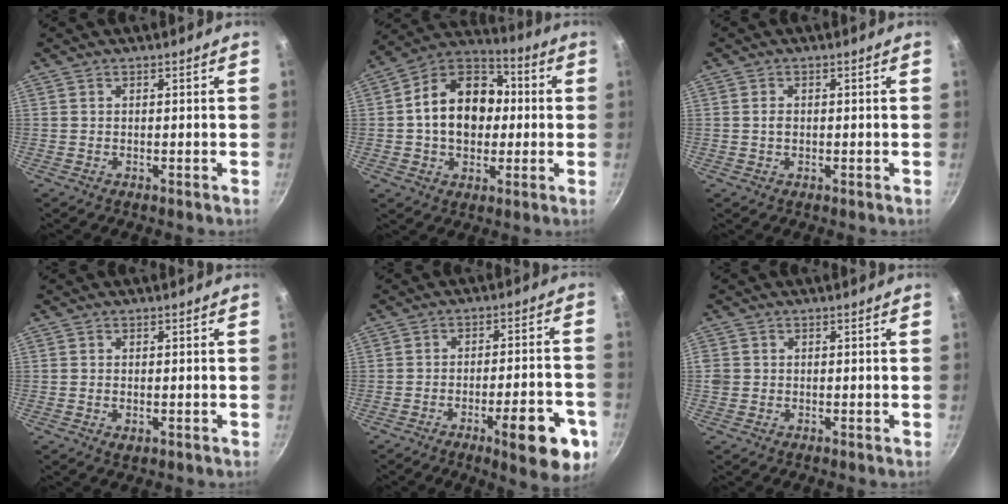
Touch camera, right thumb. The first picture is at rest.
{"total": 17.1, "force": [0.5, 12.8, 11.4], "torque": [-0.153, 0.033, -0.006]}
{"total": 1.7, "force": [0.0, 1.2, 1.1], "torque": [-0.019, 0.002, 0.001]}
{"total": 1.7, "force": [-0.4, 1.0, 1.3], "torque": [-0.021, -0.004, -0.005]}
{"total": 14.1, "force": [-6.4, 4.0, 11.9], "torque": [-0.129, 0.028, -0.082]}
{"total": 1.9, "force": [-0.2, 1.7, 0.7], "torque": [-0.012, 0.003, -0.004]}